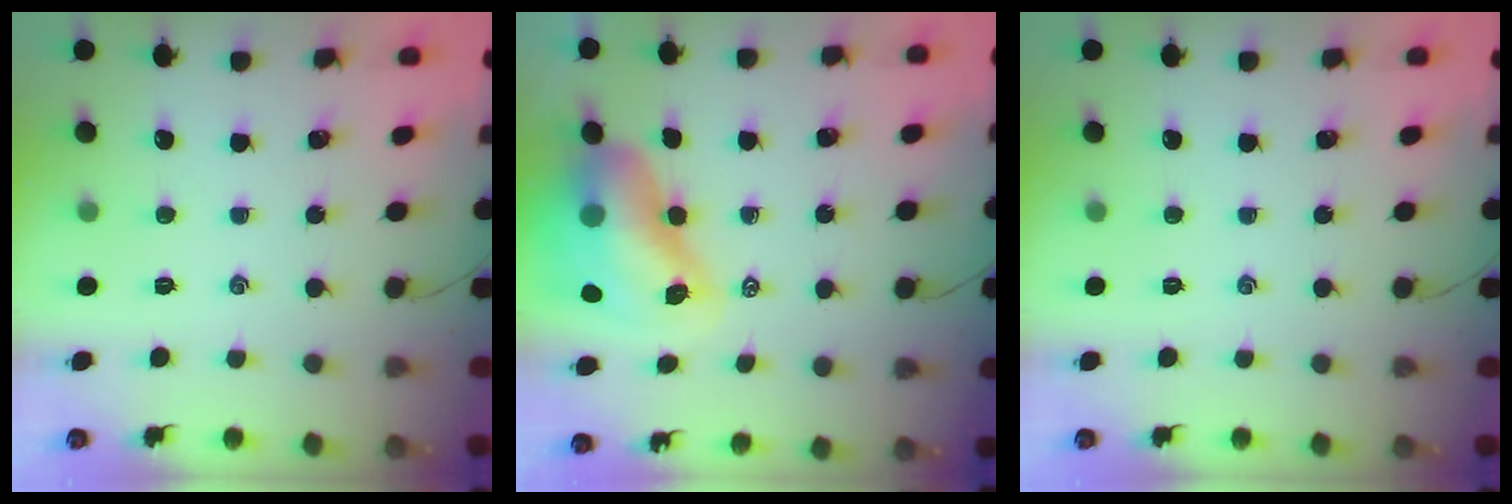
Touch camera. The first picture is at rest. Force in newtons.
{"total": 13.4, "press": 12.8, "slide": 4.0}
{"total": 0.0}